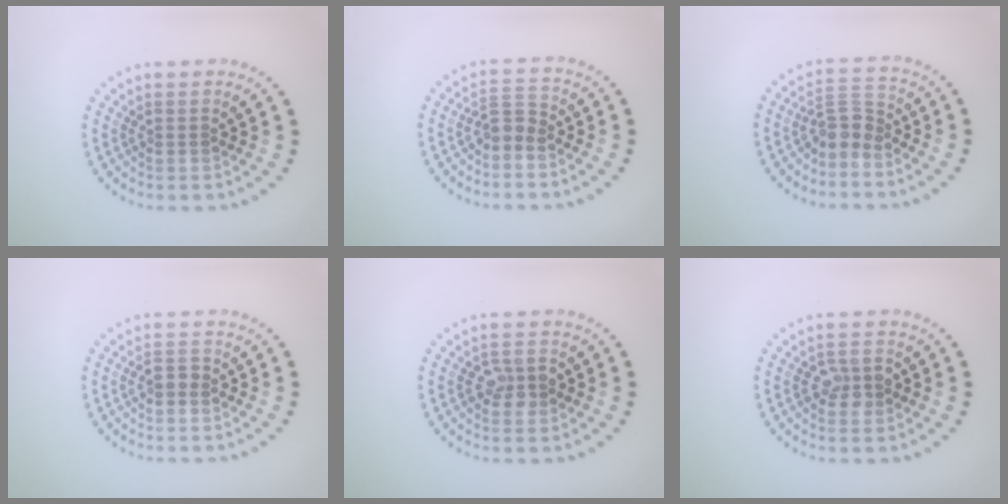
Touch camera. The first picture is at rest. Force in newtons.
{"total": 1.8, "press": 1.5, "slide": 1.0}
{"total": 2.7, "press": 2.2, "slide": 1.7}
{"total": 1.4, "press": 1.4, "slide": 0.2}
{"total": 2.6, "press": 2.6, "slide": 0.1}
{"total": 2.6, "press": 2.6, "slide": 0.1}